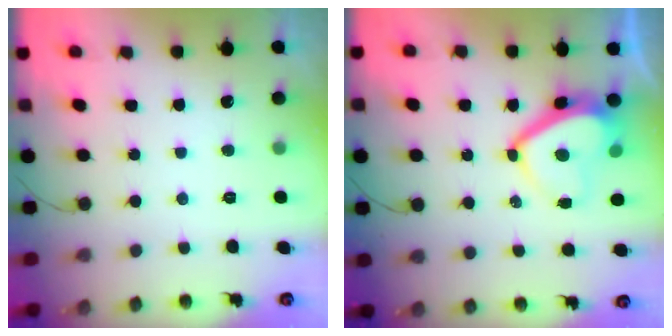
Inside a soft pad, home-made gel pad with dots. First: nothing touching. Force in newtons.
{"total": 9.3, "press": 9.3, "slide": 1.0}